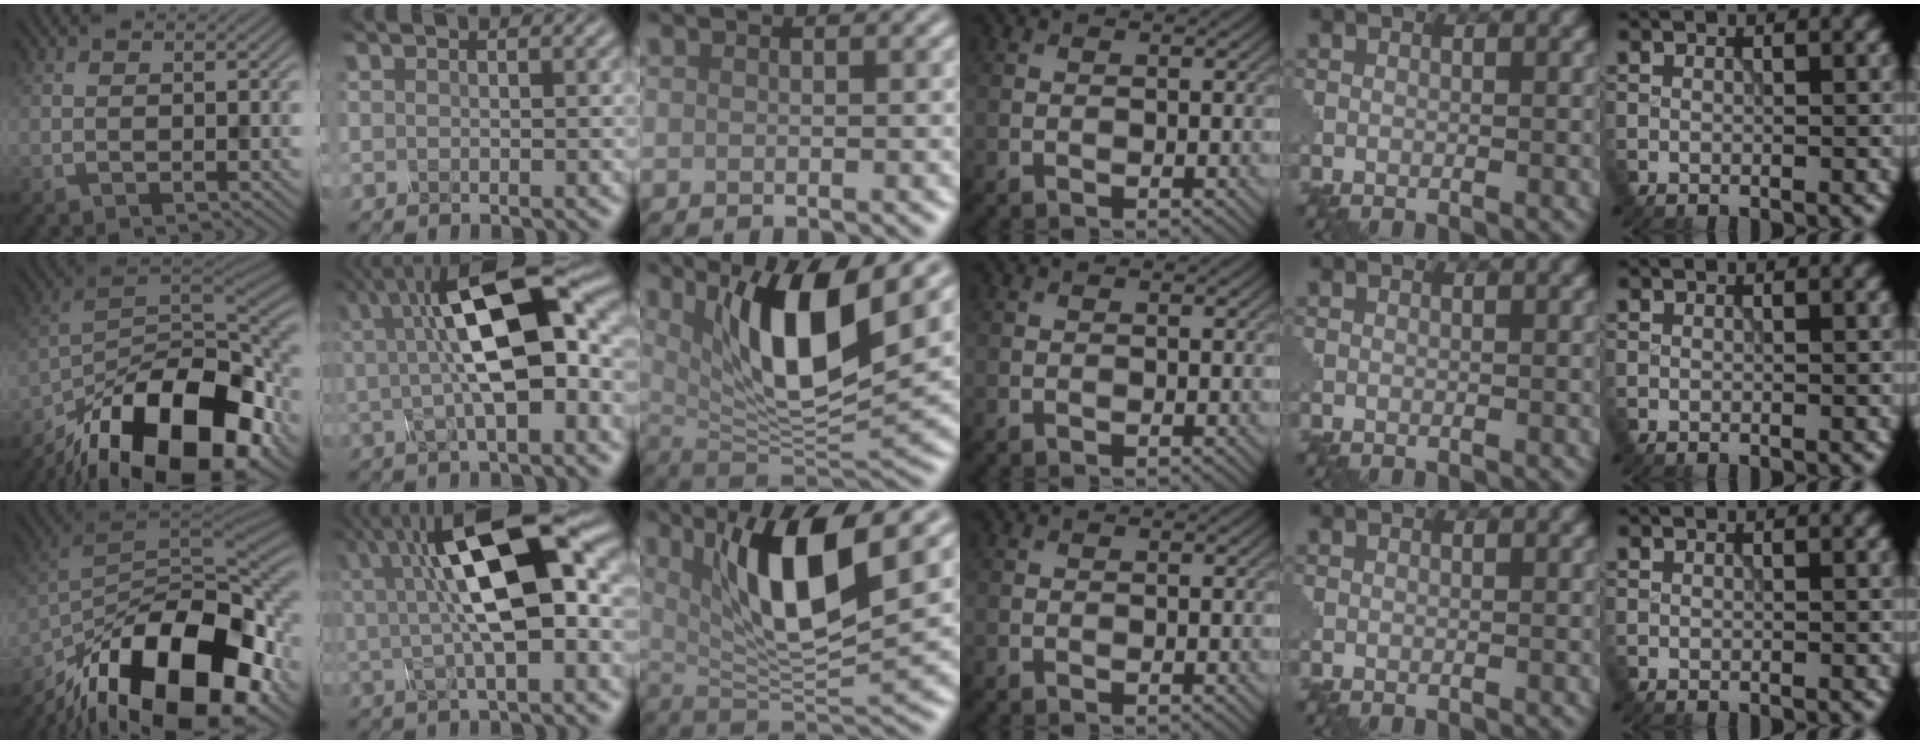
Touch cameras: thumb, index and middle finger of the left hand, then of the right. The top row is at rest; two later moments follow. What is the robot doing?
{"motion": "assemble", "object": "glue stick"}